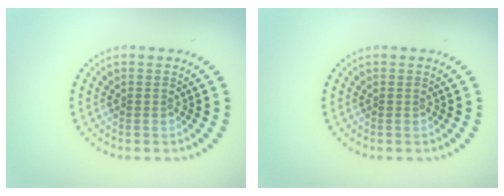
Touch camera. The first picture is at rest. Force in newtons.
{"total": 0.0}